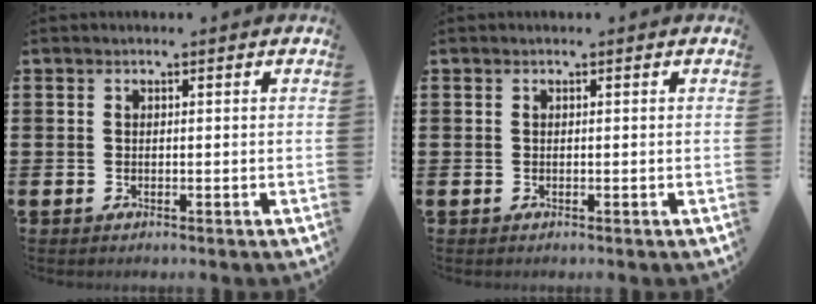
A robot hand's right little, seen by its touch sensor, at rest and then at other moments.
{"total": 0.0}